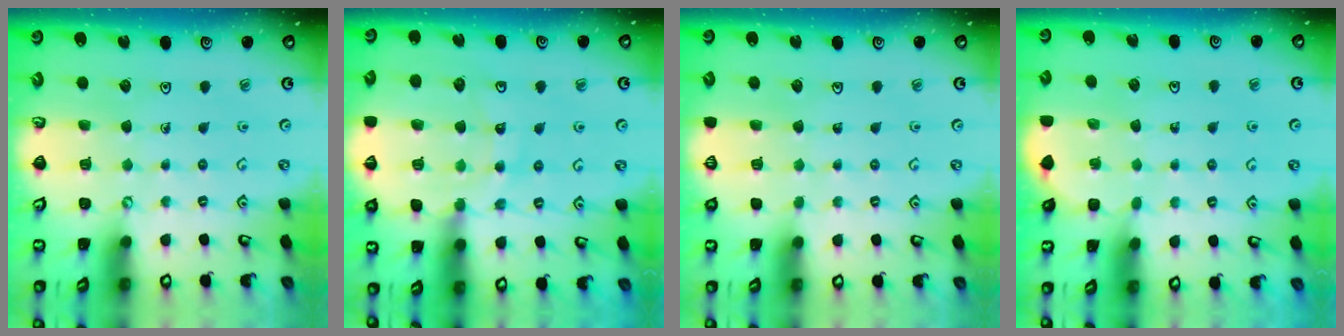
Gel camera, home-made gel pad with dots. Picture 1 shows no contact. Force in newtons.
{"total": 12.0, "press": 11.9, "slide": 1.5}
{"total": 0.0}
{"total": 2.2, "press": 2.2, "slide": 0.3}